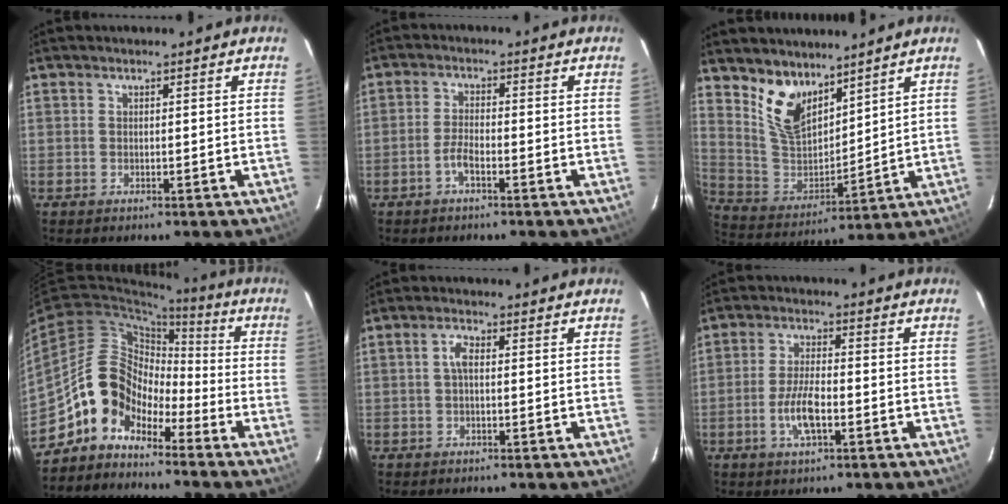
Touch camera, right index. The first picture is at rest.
{"total": 3.0, "force": [-1.8, 0.8, 2.3], "torque": [-0.057, 0.007, -0.039]}
{"total": 11.4, "force": [8.1, 5.9, 5.6], "torque": [-0.114, -0.001, 0.170]}
{"total": 10.1, "force": [-7.0, 6.4, 3.3], "torque": [-0.057, 0.037, -0.147]}
{"total": 2.2, "force": [0.0, 1.0, 2.0], "torque": [-0.043, 0.008, 0.000]}
{"total": 6.5, "force": [-2.4, 2.2, 5.6], "torque": [-0.118, 0.001, -0.047]}